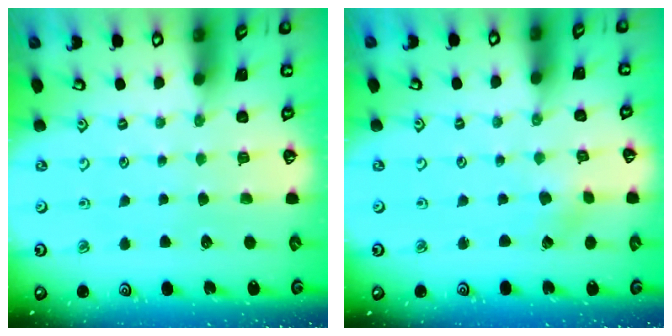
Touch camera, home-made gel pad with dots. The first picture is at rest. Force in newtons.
{"total": 0.5, "press": 0.5, "slide": 0.1}